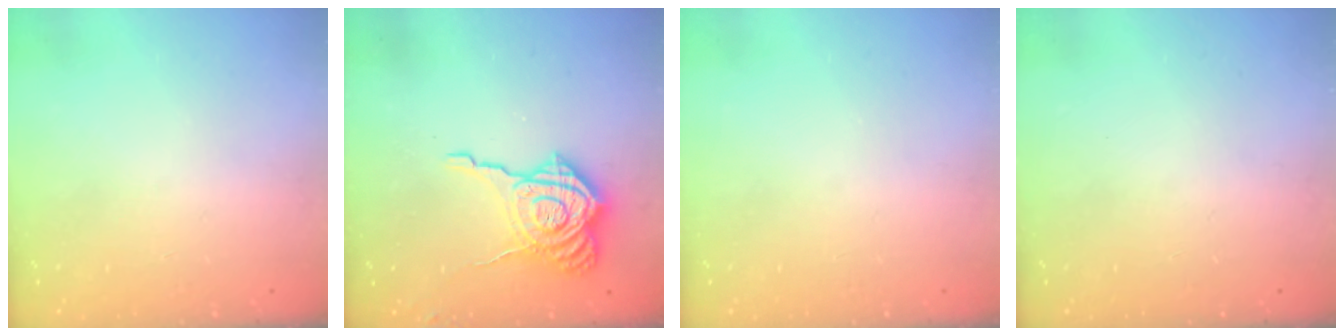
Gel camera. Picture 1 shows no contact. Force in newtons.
{"total": 15.0, "press": 15.0, "slide": 1.2}
{"total": 0.0}
{"total": 0.0}